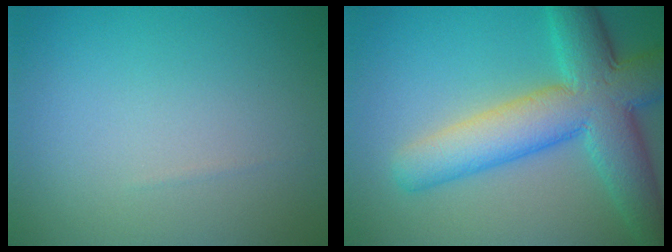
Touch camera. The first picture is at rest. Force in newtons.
{"total": 9.5, "press": 9.5, "slide": 0.4}